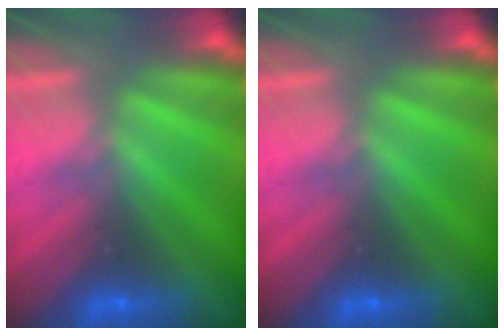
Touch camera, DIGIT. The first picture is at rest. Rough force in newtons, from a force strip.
{"total": 0.0}